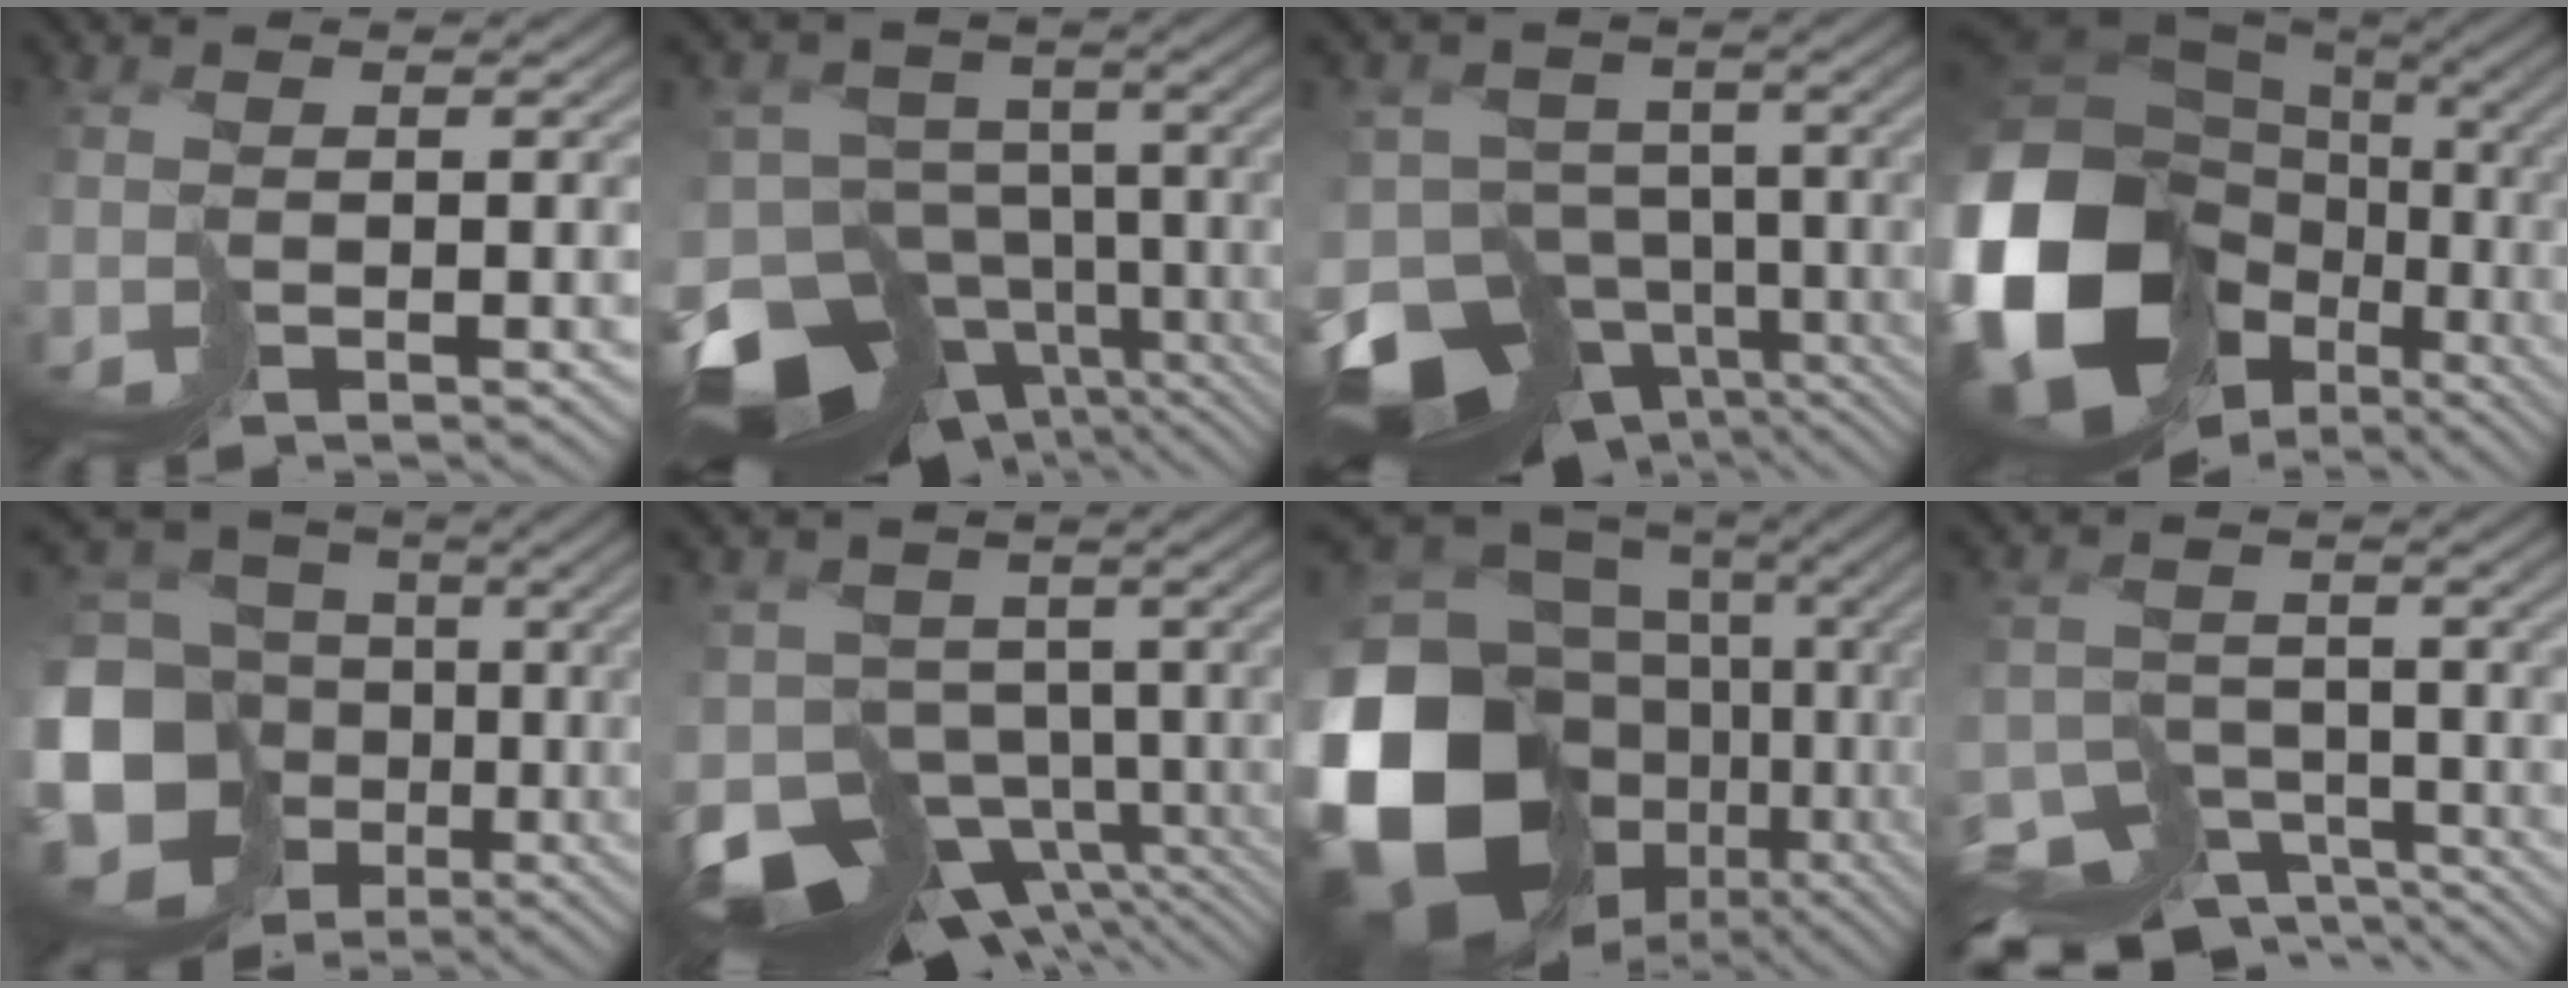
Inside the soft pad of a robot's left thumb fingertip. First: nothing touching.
{"total": 15.8, "force": [-10.2, 9.1, 7.9], "torque": [-0.175, -0.020, -0.132]}
{"total": 14.3, "force": [-9.0, 8.8, 6.9], "torque": [-0.157, -0.022, -0.109]}
{"total": 20.2, "force": [-4.0, 15.6, 12.1], "torque": [-0.339, -0.060, -0.026]}
{"total": 19.0, "force": [-5.5, 16.5, 7.7], "torque": [-0.231, -0.043, -0.091]}
{"total": 11.5, "force": [-6.3, 7.2, 6.3], "torque": [-0.142, -0.020, -0.096]}
{"total": 20.7, "force": [-3.6, 16.5, 11.9], "torque": [-0.296, -0.044, -0.053]}
{"total": 11.3, "force": [-9.4, 5.2, 3.6], "torque": [-0.069, -0.019, -0.135]}